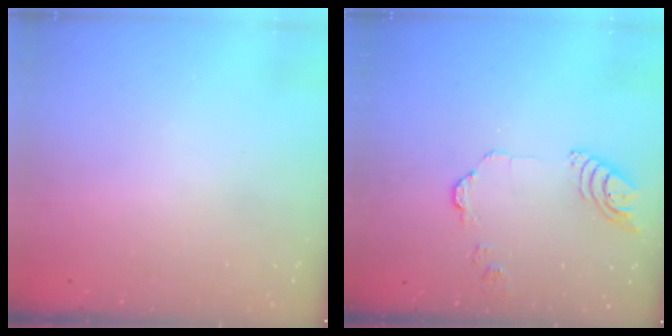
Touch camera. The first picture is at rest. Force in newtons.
{"total": 8.9, "press": 8.8, "slide": 1.0}